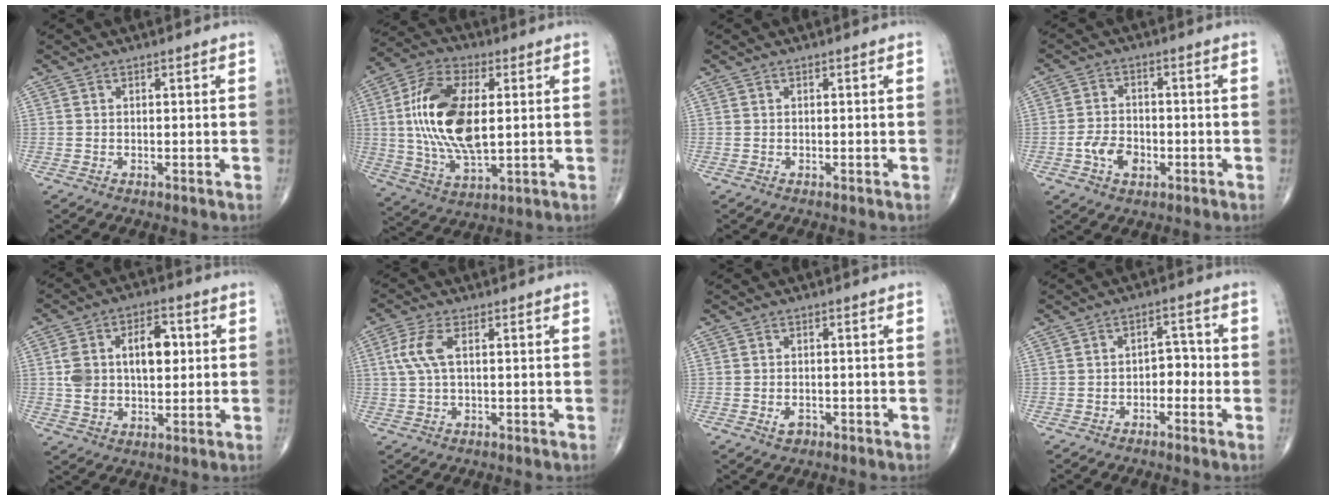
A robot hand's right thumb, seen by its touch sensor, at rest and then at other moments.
{"total": 18.1, "force": [2.0, 9.0, 15.5], "torque": [-0.304, -0.003, 0.039]}
{"total": 0.0}
{"total": 6.2, "force": [-2.1, 4.2, 4.1], "torque": [-0.059, 0.012, -0.039]}
{"total": 12.3, "force": [1.8, 7.4, 9.6], "torque": [-0.147, 0.016, 0.035]}
{"total": 5.3, "force": [1.1, 2.2, 4.7], "torque": [-0.128, 0.015, 0.023]}
{"total": 2.0, "force": [-0.9, 1.4, 1.1], "torque": [-0.016, 0.003, -0.012]}
{"total": 3.9, "force": [-1.2, 2.6, 2.6], "torque": [-0.019, 0.019, -0.027]}